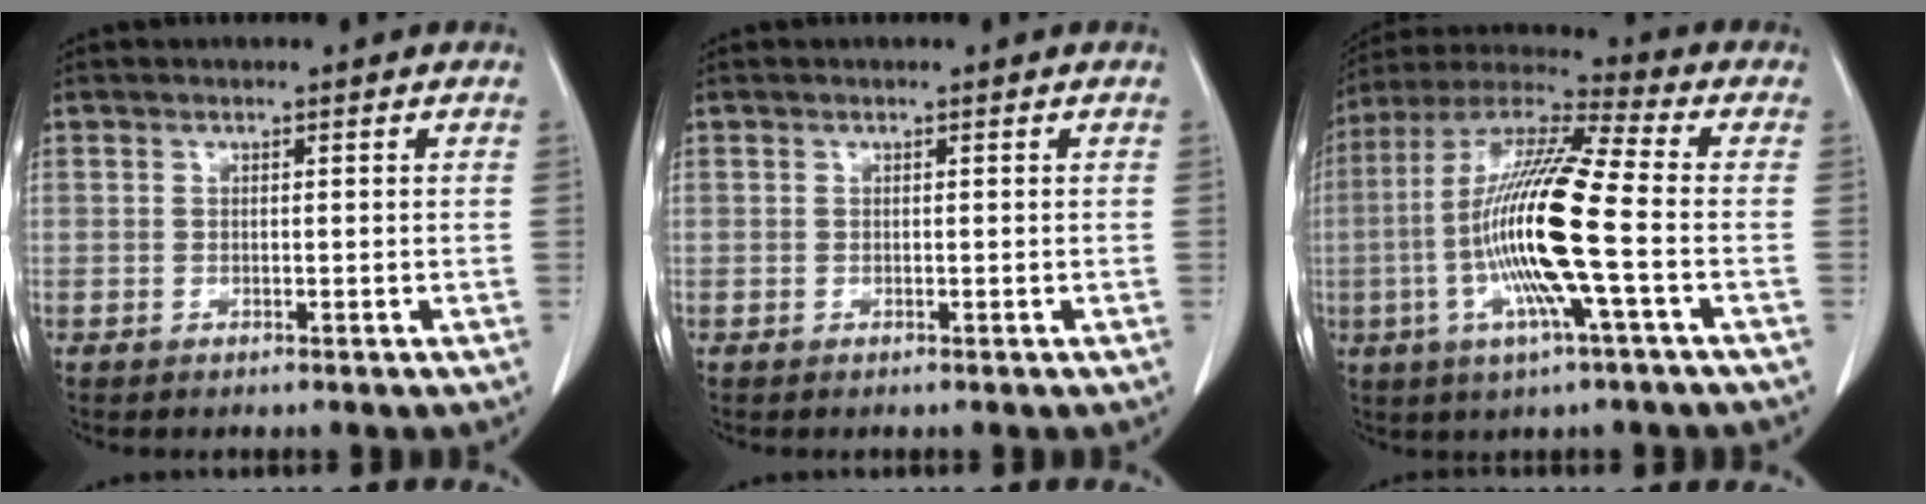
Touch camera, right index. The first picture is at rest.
{"total": 0.0}
{"total": 16.8, "force": [-3.0, 0.4, 16.5], "torque": [-0.330, -0.004, -0.068]}